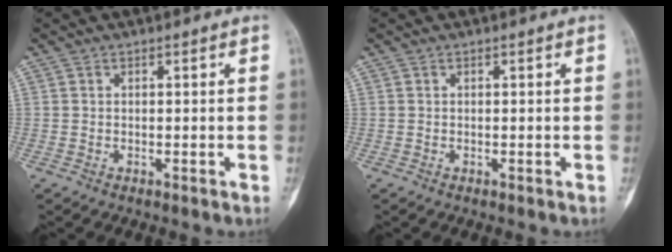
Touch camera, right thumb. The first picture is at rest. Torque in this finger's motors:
{"motor_torque": [0.03, 0.16, 0.22, 0.03, 0.04]}